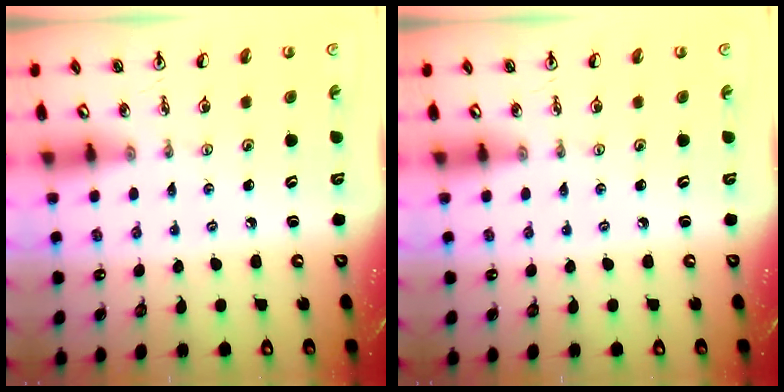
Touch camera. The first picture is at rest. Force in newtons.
{"total": 0.0}